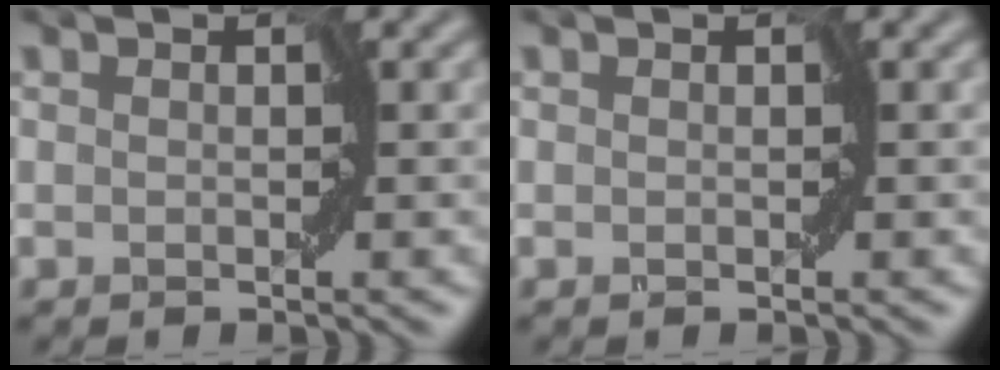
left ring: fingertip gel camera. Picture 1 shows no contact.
{"total": 0.0}